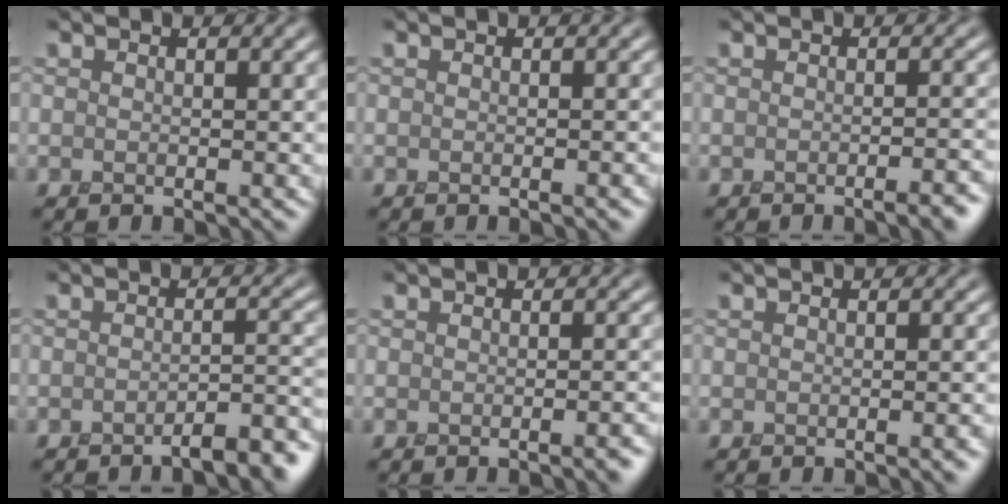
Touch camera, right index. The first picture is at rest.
{"total": 1.1, "force": [-0.7, 0.3, 0.8], "torque": [-0.011, -0.004, -0.010]}
{"total": 2.5, "force": [-1.9, 0.4, 1.6], "torque": [-0.022, -0.004, -0.023]}
{"total": 4.2, "force": [-3.3, 0.7, 2.4], "torque": [-0.032, 0.003, -0.044]}
{"total": 1.9, "force": [-1.4, 0.3, 1.2], "torque": [-0.017, -0.004, -0.018]}
{"total": 2.0, "force": [-1.3, 0.5, 1.5], "torque": [-0.017, -0.007, -0.015]}